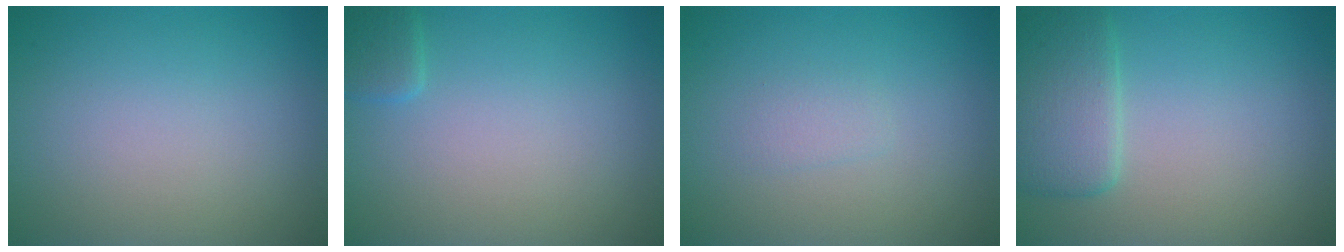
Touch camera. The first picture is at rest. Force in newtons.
{"total": 1.3, "press": 1.3, "slide": 0.2}
{"total": 0.9, "press": 0.9, "slide": 0.0}
{"total": 3.5, "press": 3.5, "slide": 0.3}